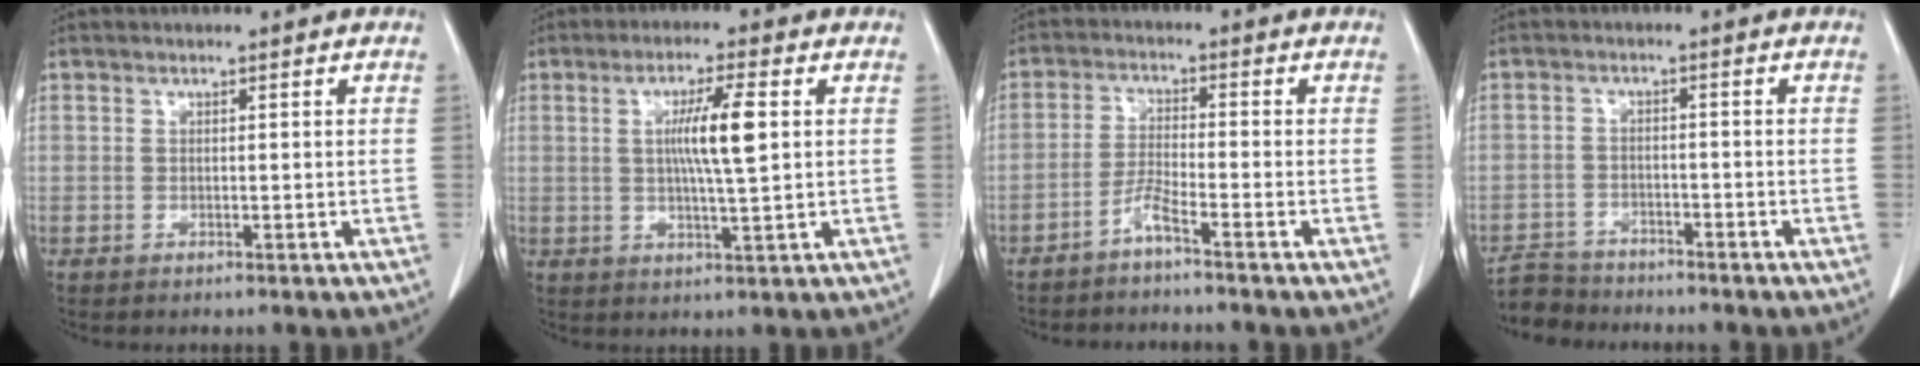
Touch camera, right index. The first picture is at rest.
{"total": 7.1, "force": [1.1, 0.0, 7.0], "torque": [-0.126, -0.002, 0.019]}
{"total": 3.4, "force": [-2.7, -0.4, 2.0], "torque": [-0.045, -0.003, -0.059]}
{"total": 5.2, "force": [-4.9, 1.7, -0.4], "torque": [0.012, -0.010, -0.091]}